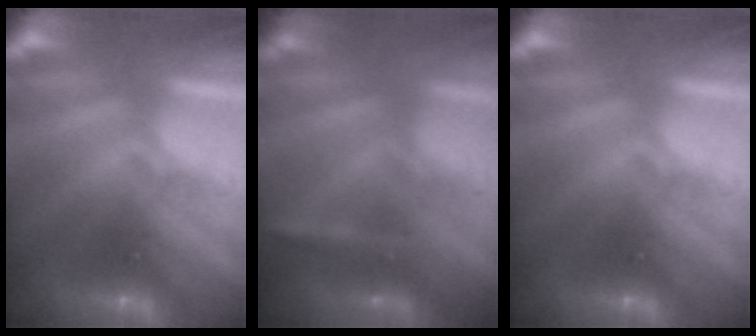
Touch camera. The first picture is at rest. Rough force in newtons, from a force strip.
{"total": 2.3}
{"total": 0.0}